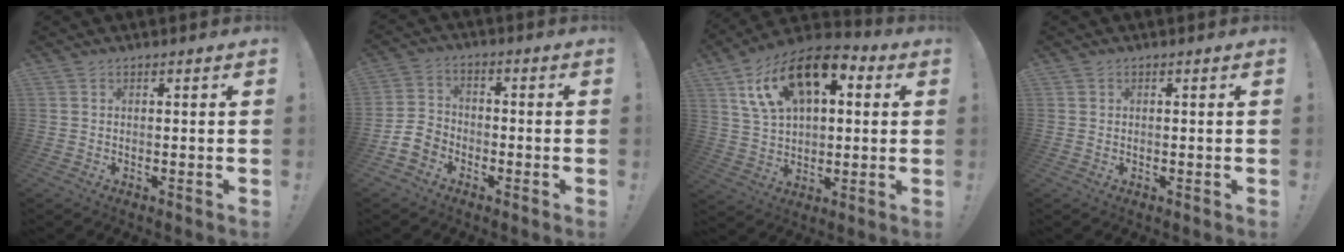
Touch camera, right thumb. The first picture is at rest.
{"total": 7.7, "force": [-5.0, 5.4, 2.6], "torque": [-0.062, 0.033, -0.093]}
{"total": 18.2, "force": [8.4, 10.8, 11.9], "torque": [-0.194, -0.029, 0.156]}
{"total": 0.6, "force": [0.2, 0.5, 0.0], "torque": [0.000, 0.002, 0.005]}